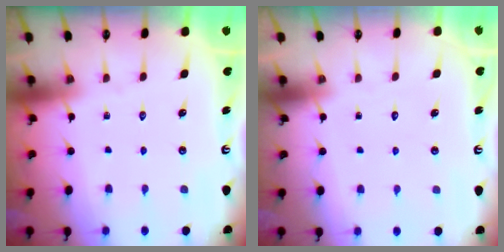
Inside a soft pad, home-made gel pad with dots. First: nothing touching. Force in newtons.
{"total": 1.6, "press": 1.6, "slide": 0.1}